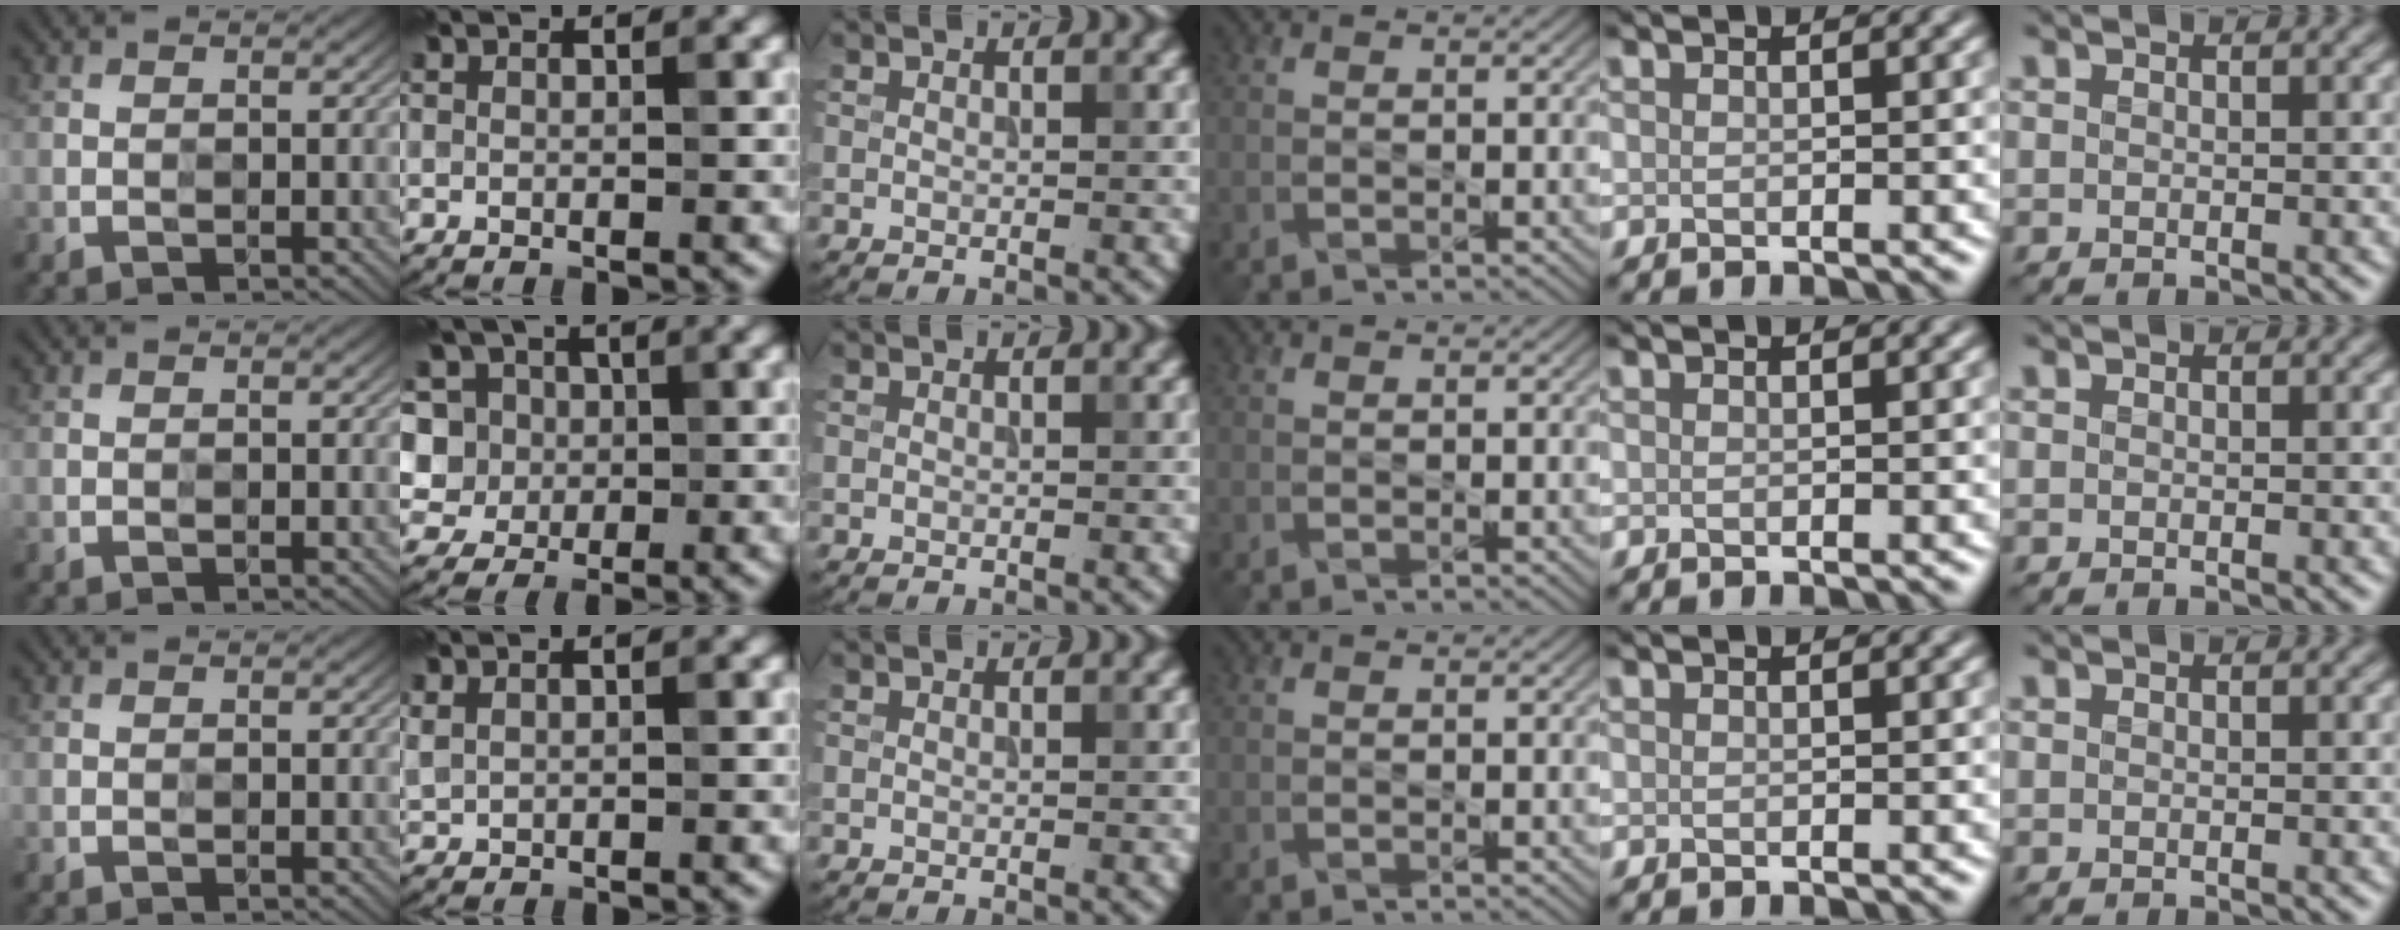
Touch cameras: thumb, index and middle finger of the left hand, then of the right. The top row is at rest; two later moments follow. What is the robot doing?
{"motion": "press", "object": "sticky note"}